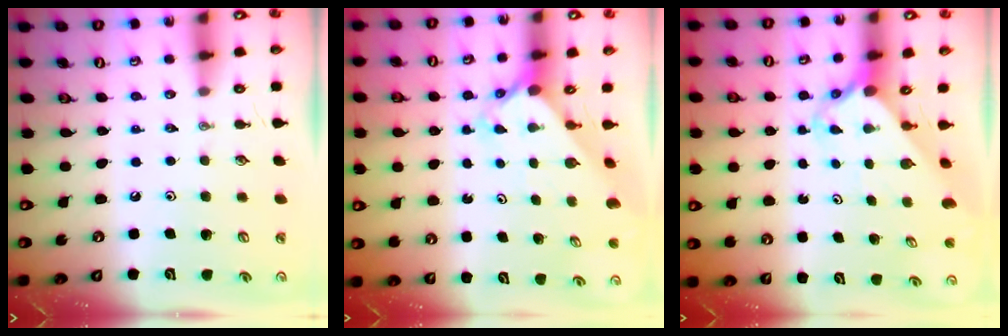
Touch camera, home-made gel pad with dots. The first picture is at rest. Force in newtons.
{"total": 2.5, "press": 2.5, "slide": 0.3}
{"total": 2.2, "press": 2.2, "slide": 0.2}